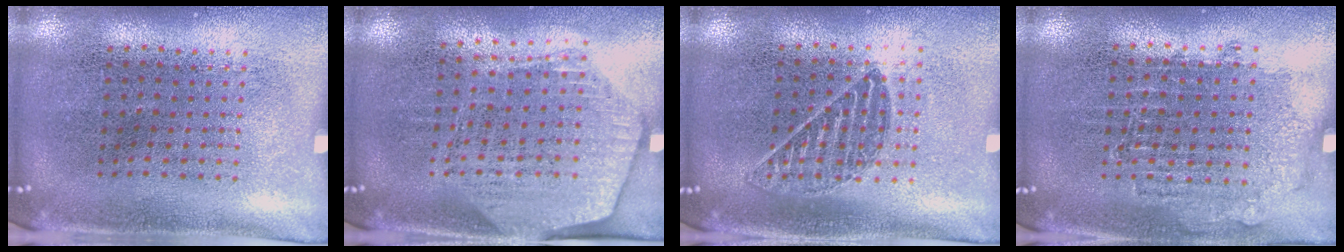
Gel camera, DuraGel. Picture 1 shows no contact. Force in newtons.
{"total": 1.8, "press": 1.6, "slide": 0.8}
{"total": 1.0, "press": 0.9, "slide": 0.4}
{"total": 0.8, "press": 0.7, "slide": 0.3}